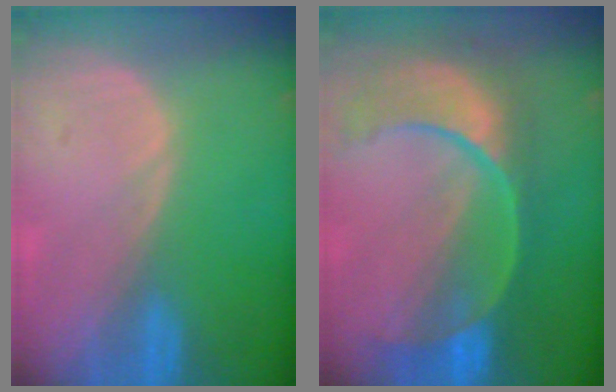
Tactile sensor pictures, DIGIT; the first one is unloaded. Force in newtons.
{"total": 11.2, "press": 9.3, "slide": 6.2}